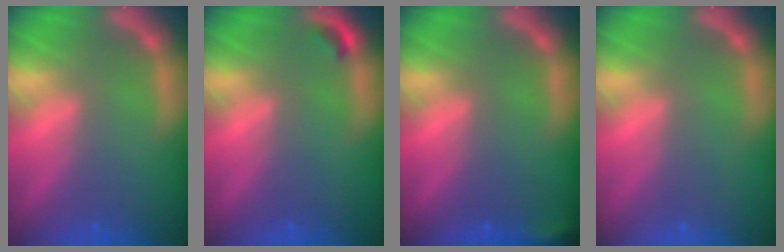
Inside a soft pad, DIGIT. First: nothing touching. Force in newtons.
{"total": 0.9}
{"total": 1.9}
{"total": 0.0}